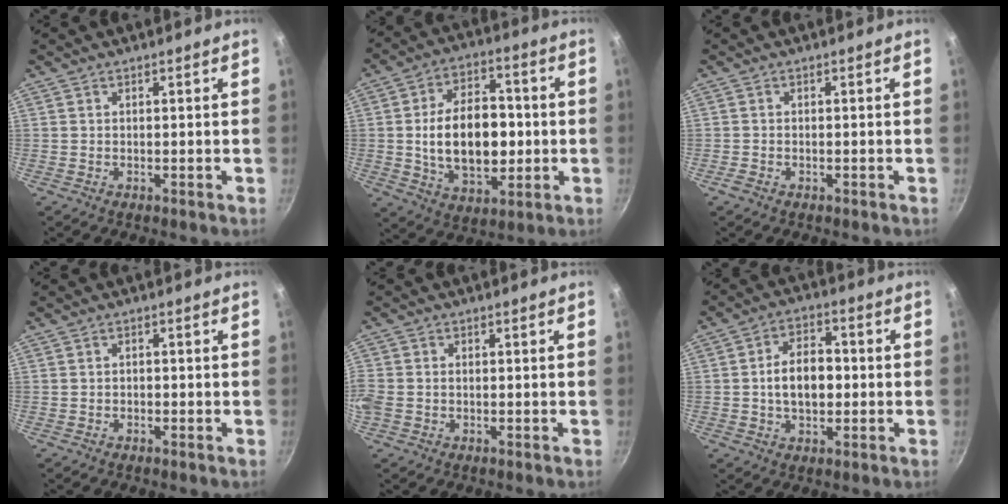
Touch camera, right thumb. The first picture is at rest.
{"total": 17.3, "force": [-0.7, 10.9, 13.4], "torque": [-0.191, 0.014, -0.007]}
{"total": 1.3, "force": [-0.8, 0.8, 0.6], "torque": [-0.018, 0.005, -0.017]}
{"total": 0.8, "force": [-0.5, 0.6, 0.2], "torque": [-0.003, 0.004, -0.007]}
{"total": 4.9, "force": [-0.8, 3.9, 2.9], "torque": [-0.071, 0.003, -0.023]}
{"total": 9.5, "force": [-0.5, 6.1, 7.2], "torque": [-0.096, 0.020, -0.011]}